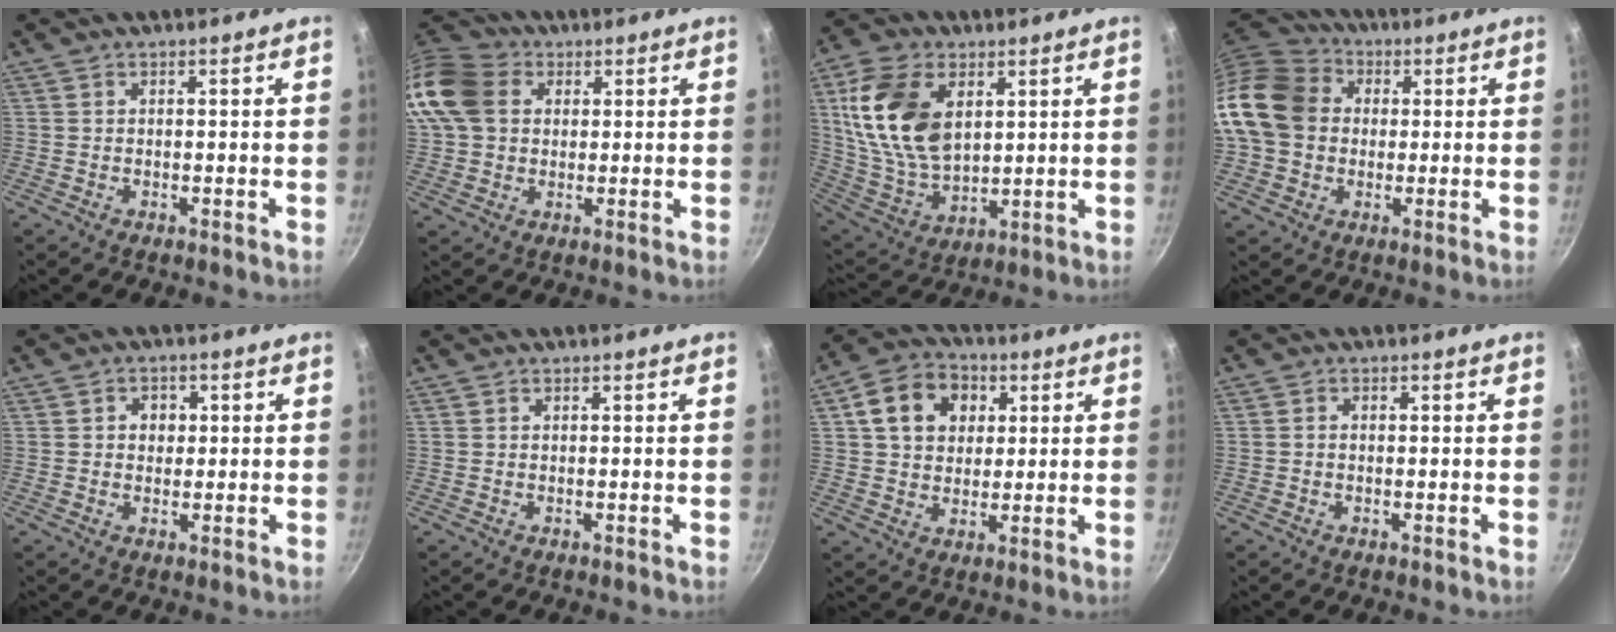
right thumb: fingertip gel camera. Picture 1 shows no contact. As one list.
[{"total": 16.4, "force": [3.8, 12.9, 9.3], "torque": [-0.198, 0.027, 0.057]}, {"total": 18.7, "force": [5.2, 11.5, 13.7], "torque": [-0.244, -0.016, 0.113]}, {"total": 17.4, "force": [1.4, 14.3, 9.8], "torque": [-0.175, 0.034, 0.015]}, {"total": 3.3, "force": [0.5, 2.9, 1.6], "torque": [-0.005, 0.002, 0.004]}, {"total": 0.0}, {"total": 11.9, "force": [3.5, 9.3, 6.5], "torque": [-0.090, 0.010, 0.048]}, {"total": 0.8, "force": [-0.1, 0.6, 0.5], "torque": [-0.009, 0.006, -0.002]}]